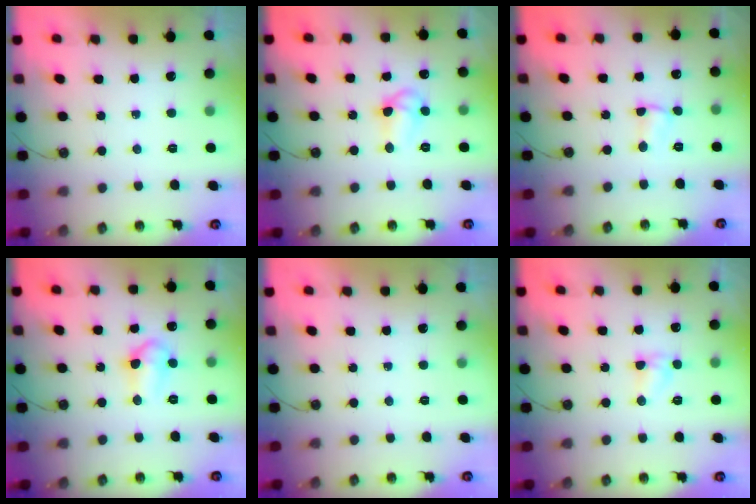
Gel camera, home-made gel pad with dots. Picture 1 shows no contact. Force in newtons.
{"total": 8.1, "press": 8.1, "slide": 0.7}
{"total": 3.0, "press": 1.3, "slide": 2.7}
{"total": 7.4, "press": 7.3, "slide": 1.3}
{"total": 0.0}
{"total": 3.3, "press": 3.3, "slide": 0.4}